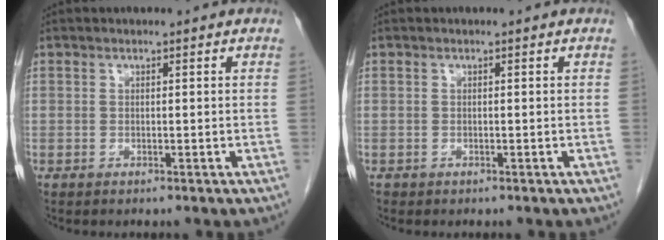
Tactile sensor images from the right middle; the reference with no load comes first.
{"total": 0.0}